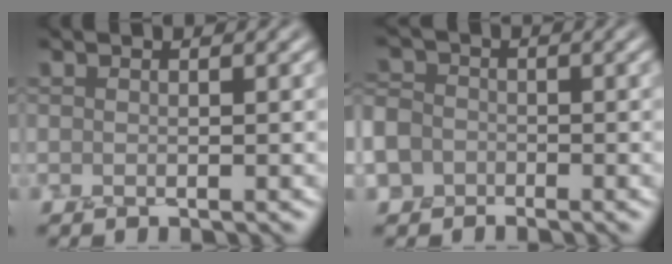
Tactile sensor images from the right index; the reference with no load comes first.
{"total": 6.2, "force": [-2.9, 5.3, 1.3], "torque": [-0.042, -0.003, -0.073]}